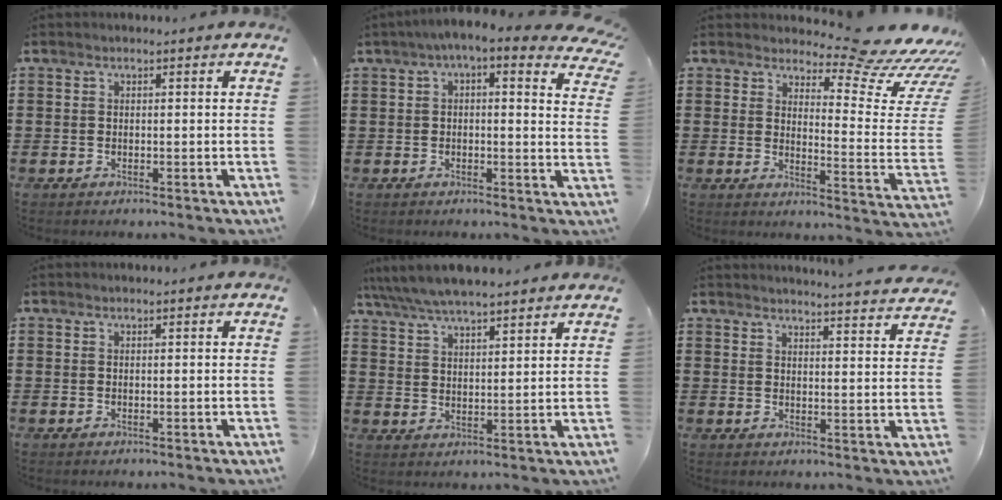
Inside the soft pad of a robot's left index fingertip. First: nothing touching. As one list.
[{"total": 4.4, "force": [2.9, 0.2, 3.3], "torque": [-0.067, -0.015, 0.044]}, {"total": 10.3, "force": [8.8, 1.3, 5.3], "torque": [-0.088, -0.071, 0.143]}, {"total": 0.0}, {"total": 5.3, "force": [5.0, 0.5, 1.6], "torque": [-0.050, -0.017, 0.089]}, {"total": 3.7, "force": [3.6, -0.8, 0.0], "torque": [-0.006, -0.029, 0.060]}]